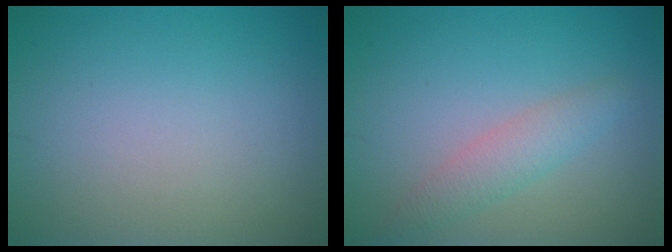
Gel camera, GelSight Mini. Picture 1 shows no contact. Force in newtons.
{"total": 2.3, "press": 2.3, "slide": 0.0}